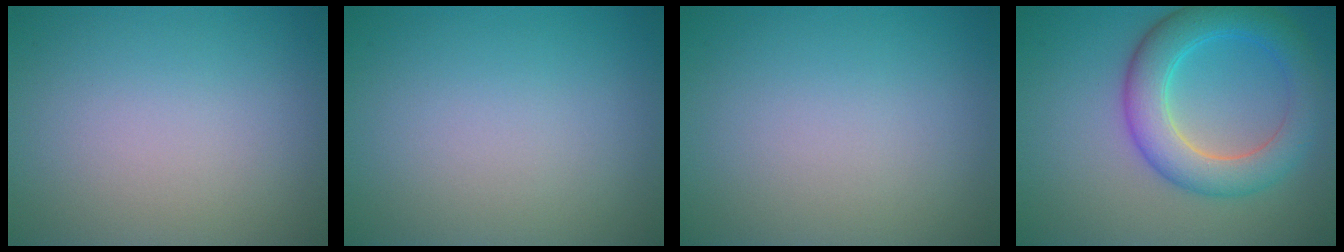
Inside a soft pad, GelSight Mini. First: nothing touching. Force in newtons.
{"total": 0.0}
{"total": 0.0}
{"total": 6.3, "press": 6.3, "slide": 0.2}